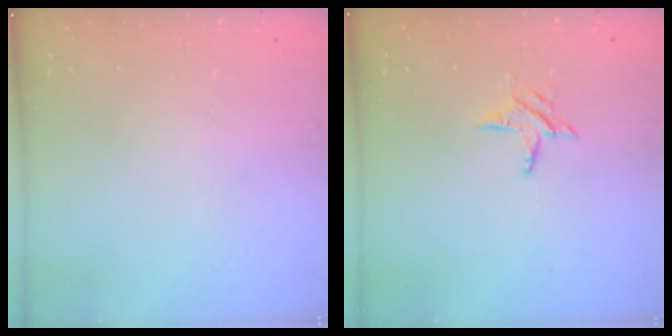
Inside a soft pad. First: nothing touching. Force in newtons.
{"total": 6.1, "press": 6.1, "slide": 0.5}